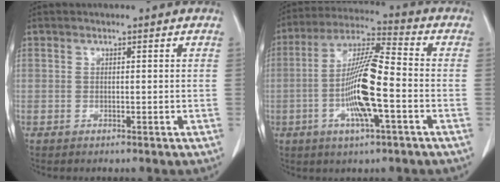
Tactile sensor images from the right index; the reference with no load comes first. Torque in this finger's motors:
{"motor_torque": [1.55, -0.59, 0.43, 0.21]}